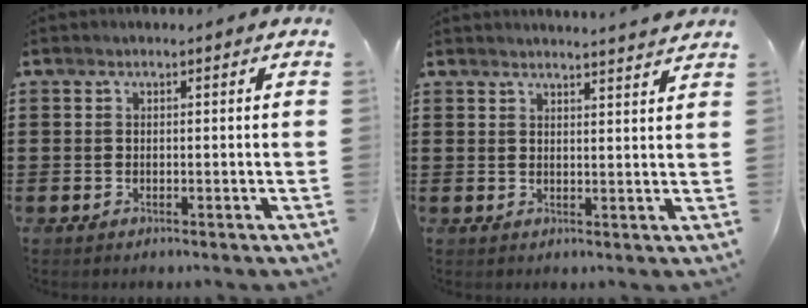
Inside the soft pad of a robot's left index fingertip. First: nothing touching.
{"total": 2.7, "force": [2.6, -0.6, 0.3], "torque": [-0.012, -0.012, 0.048]}